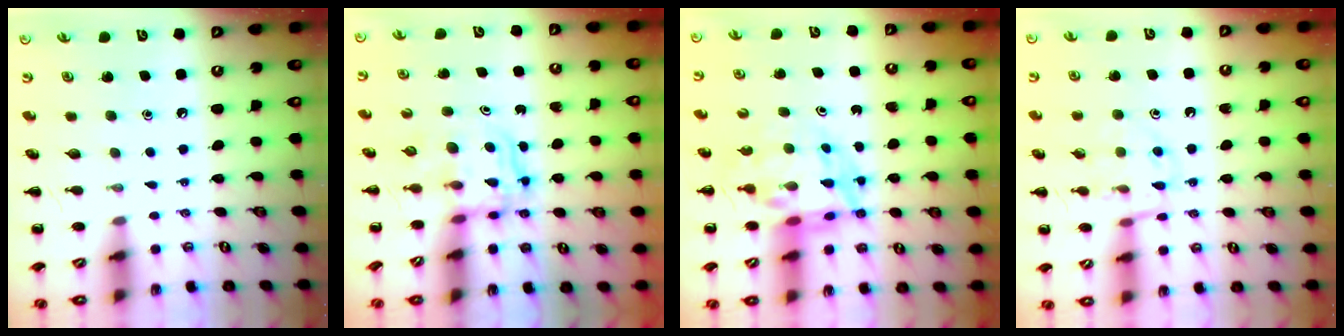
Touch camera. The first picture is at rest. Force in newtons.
{"total": 3.6, "press": 3.6, "slide": 0.2}
{"total": 10.4, "press": 9.9, "slide": 3.2}
{"total": 11.5, "press": 11.5, "slide": 1.1}